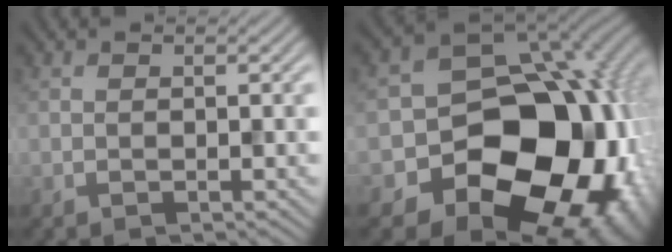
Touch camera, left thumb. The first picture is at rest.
{"total": 19.3, "force": [-5.6, 15.5, 10.0], "torque": [-0.149, -0.045, -0.089]}